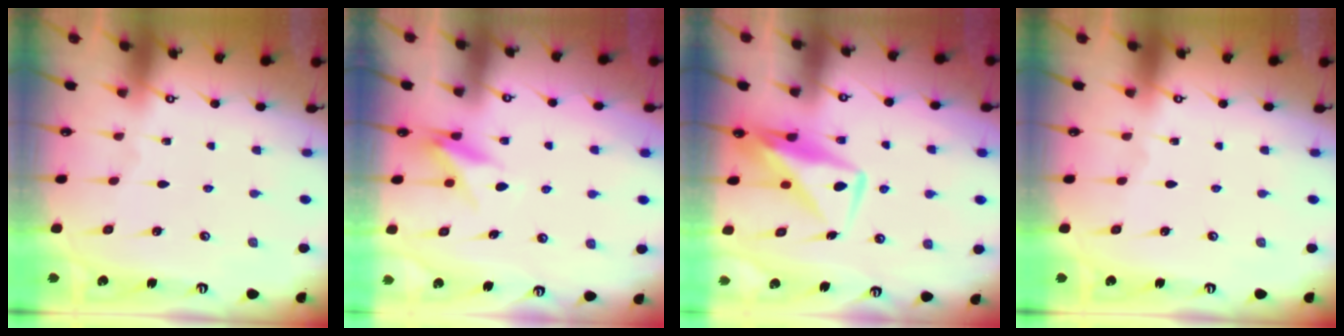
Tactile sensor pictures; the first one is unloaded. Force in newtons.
{"total": 9.0, "press": 8.9, "slide": 1.3}
{"total": 11.4, "press": 11.4, "slide": 0.9}
{"total": 0.0}